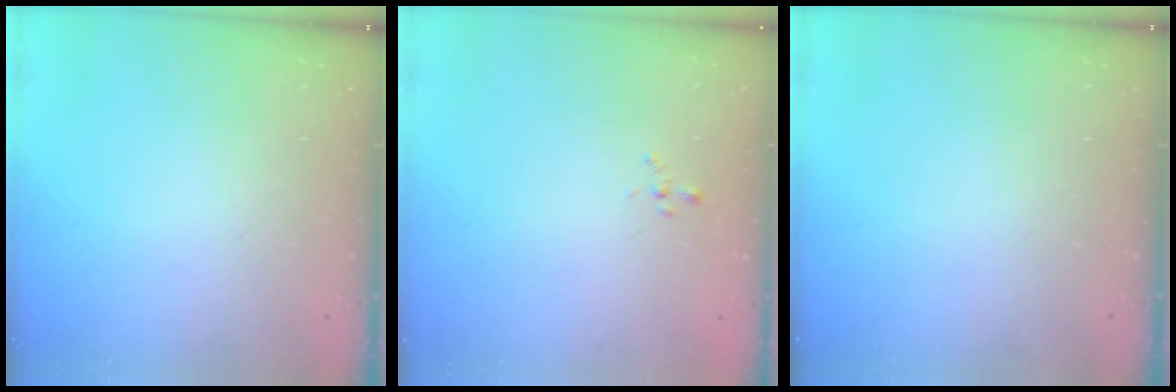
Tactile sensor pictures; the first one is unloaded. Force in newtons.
{"total": 0.7, "press": 0.6, "slide": 0.4}
{"total": 0.0}